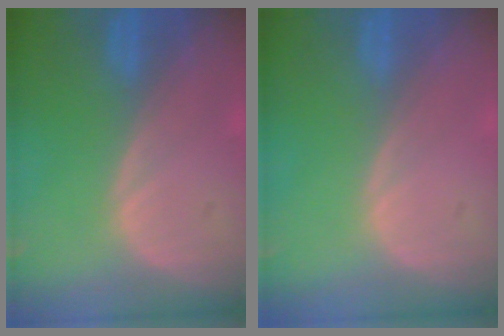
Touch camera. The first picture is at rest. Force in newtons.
{"total": 0.0}